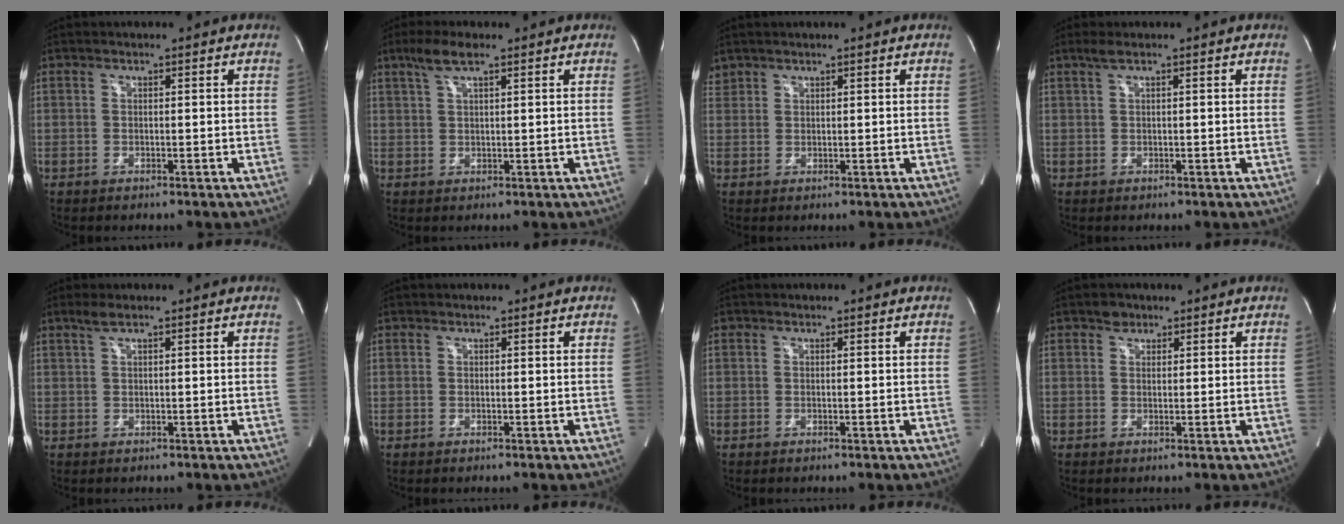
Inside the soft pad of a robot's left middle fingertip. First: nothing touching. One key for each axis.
{"total": 4.0, "fx": 2.6, "fy": 0.7, "fz": 2.9, "tx": -0.069, "ty": 0.013, "tz": 0.054}
{"total": 1.5, "fx": 1.4, "fy": 0.5, "fz": -0.1, "tx": 0.000, "ty": 0.012, "tz": 0.029}
{"total": 1.3, "fx": 0.9, "fy": -0.1, "fz": 1.0, "tx": -0.031, "ty": 0.013, "tz": 0.020}
{"total": 1.7, "fx": 1.2, "fy": 0.1, "fz": 1.1, "tx": -0.032, "ty": 0.007, "tz": 0.027}
{"total": 0.0}
{"total": 0.0}
{"total": 1.8, "fx": 1.2, "fy": 1.3, "fz": 0.3, "tx": -0.004, "ty": 0.001, "tz": 0.017}